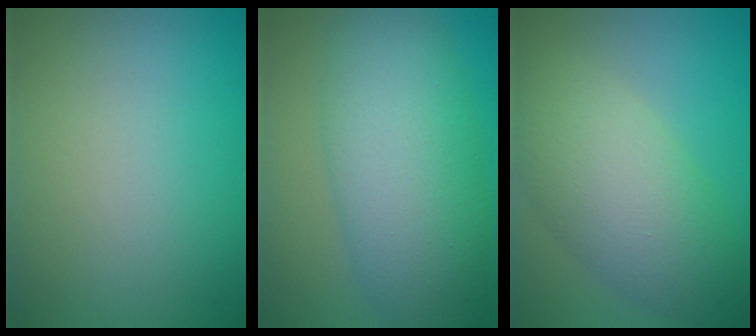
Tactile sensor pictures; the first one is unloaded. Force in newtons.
{"total": 9.1, "press": 9.1, "slide": 0.0}
{"total": 7.2, "press": 7.2, "slide": 0.4}